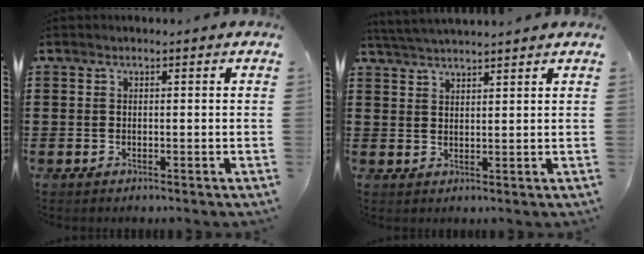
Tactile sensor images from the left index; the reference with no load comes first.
{"total": 2.9, "force": [2.9, -0.4, 0.3], "torque": [-0.014, -0.005, 0.054]}